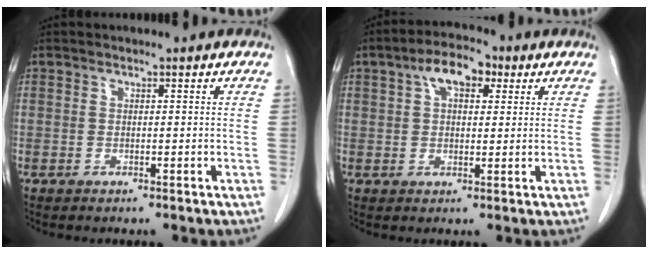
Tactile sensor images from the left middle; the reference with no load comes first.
{"total": 6.5, "force": [2.8, 3.2, 4.9], "torque": [-0.086, 0.024, 0.044]}